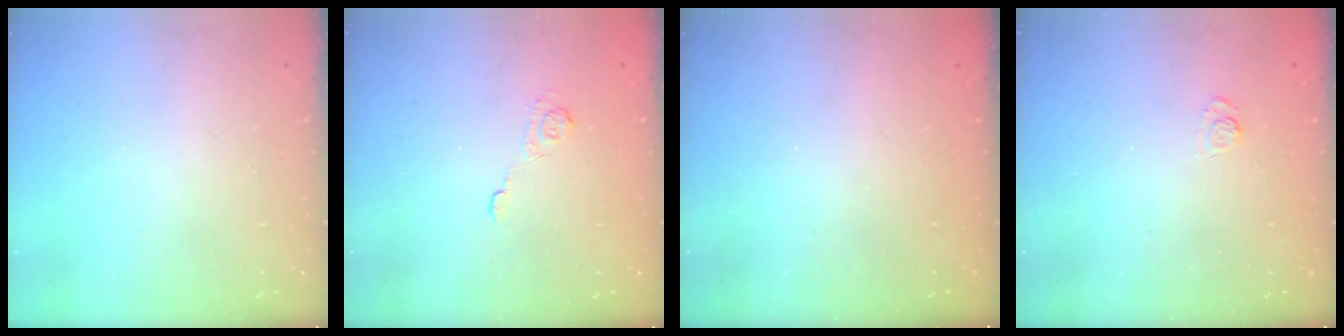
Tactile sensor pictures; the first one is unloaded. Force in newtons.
{"total": 3.0, "press": 2.6, "slide": 1.4}
{"total": 2.2, "press": 2.1, "slide": 0.8}
{"total": 3.0, "press": 2.6, "slide": 1.5}